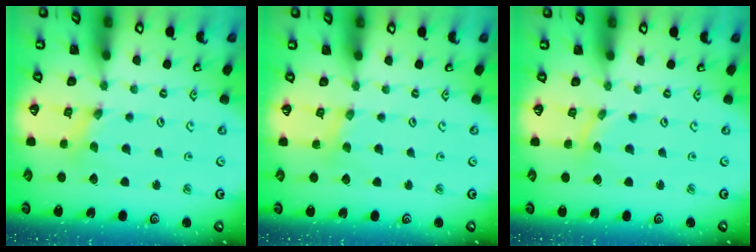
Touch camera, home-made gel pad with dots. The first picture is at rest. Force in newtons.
{"total": 2.0, "press": 2.0, "slide": 0.3}
{"total": 0.0}